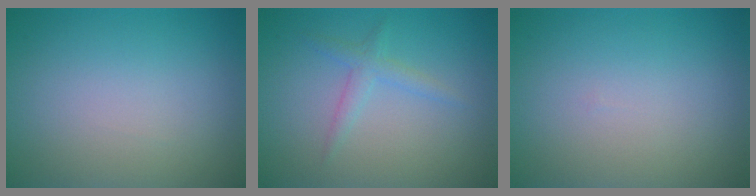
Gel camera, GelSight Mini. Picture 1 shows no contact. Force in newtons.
{"total": 1.7, "press": 1.7, "slide": 0.0}
{"total": 0.0}